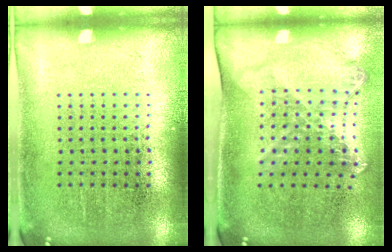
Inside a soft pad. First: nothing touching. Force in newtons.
{"total": 1.9, "press": 1.4, "slide": 1.3}